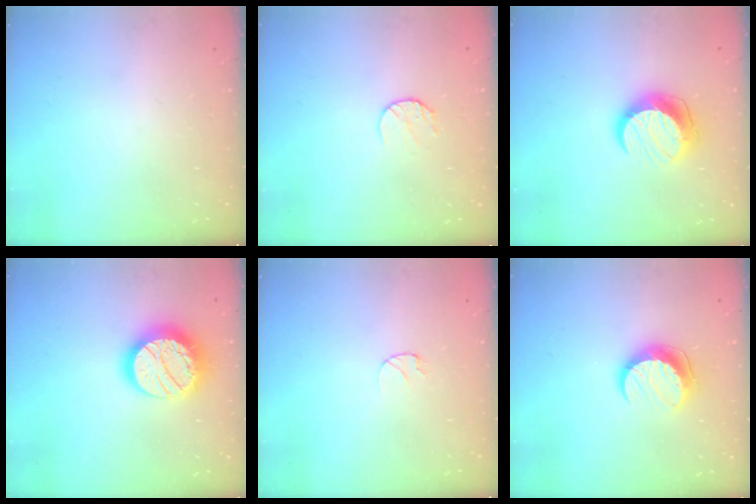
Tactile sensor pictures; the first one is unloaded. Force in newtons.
{"total": 5.1, "press": 5.1, "slide": 0.5}
{"total": 11.1, "press": 11.1, "slide": 0.4}
{"total": 20.7, "press": 20.6, "slide": 1.7}
{"total": 4.8, "press": 4.8, "slide": 0.3}
{"total": 9.9, "press": 9.8, "slide": 0.6}